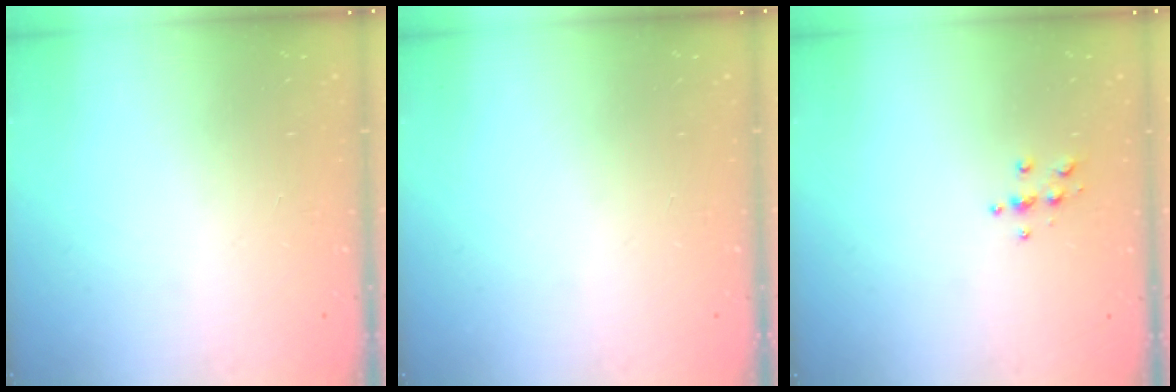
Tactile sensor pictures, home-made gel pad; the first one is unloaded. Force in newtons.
{"total": 0.0}
{"total": 3.9, "press": 3.9, "slide": 0.5}